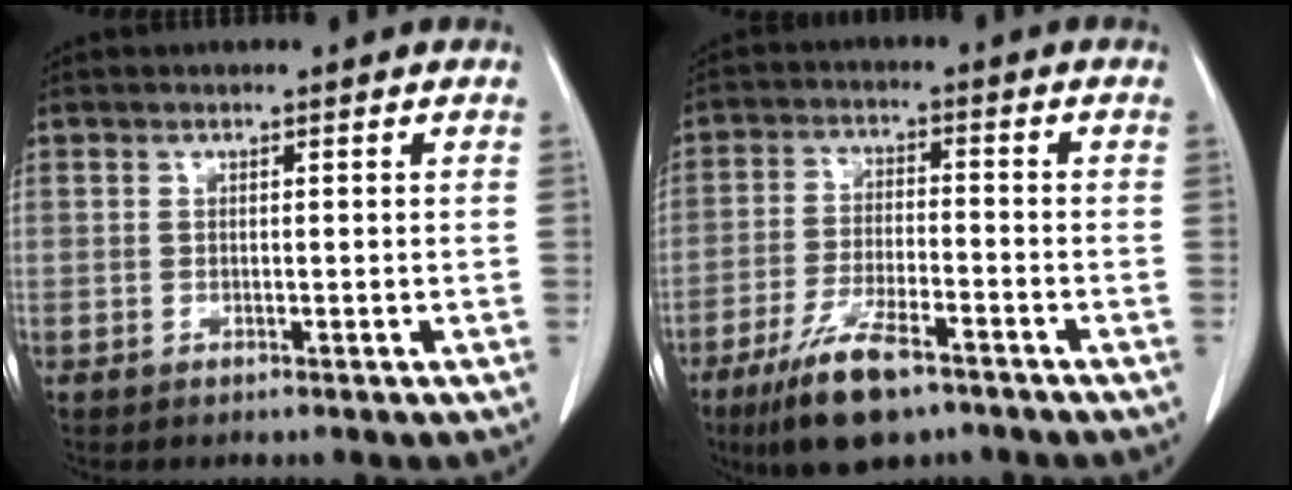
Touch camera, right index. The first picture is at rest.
{"total": 10.6, "force": [-7.0, 2.7, 7.5], "torque": [-0.144, -0.018, -0.120]}